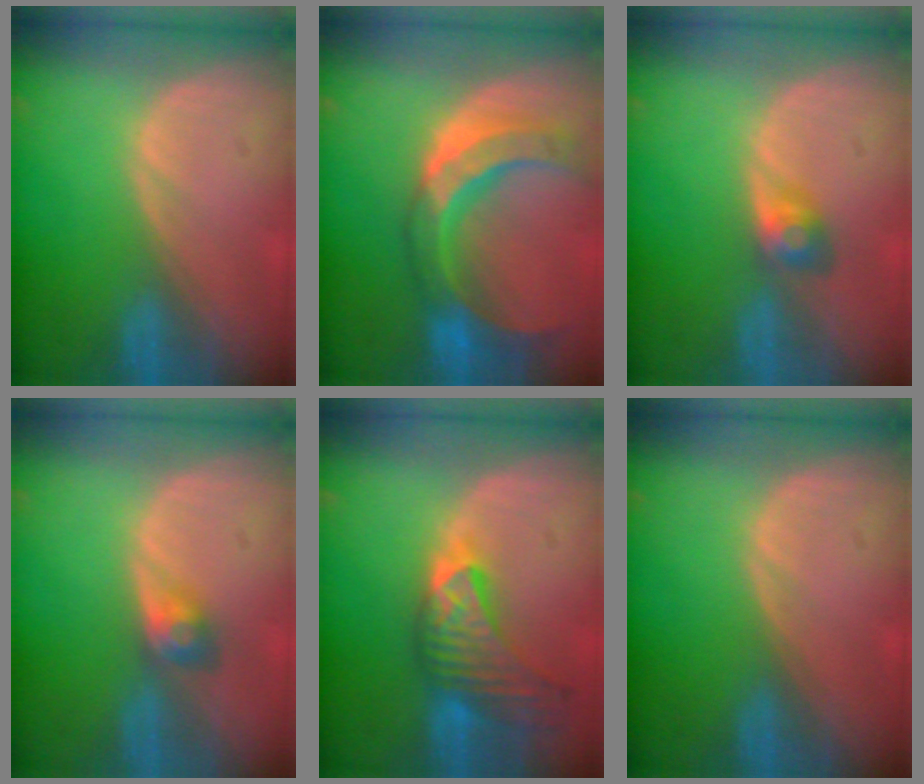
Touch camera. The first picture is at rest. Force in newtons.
{"total": 11.5, "press": 9.7, "slide": 6.1}
{"total": 2.9, "press": 2.7, "slide": 1.2}
{"total": 3.0, "press": 2.6, "slide": 1.5}
{"total": 9.0, "press": 8.5, "slide": 3.2}
{"total": 0.0}